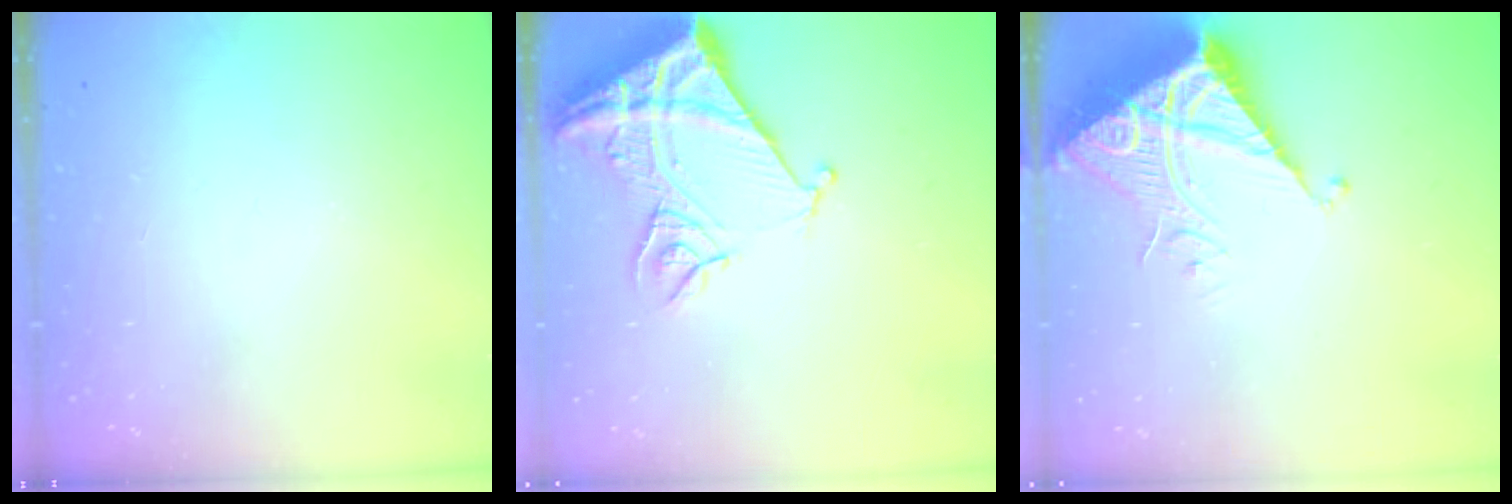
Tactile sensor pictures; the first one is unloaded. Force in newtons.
{"total": 14.7, "press": 14.6, "slide": 1.6}
{"total": 9.8, "press": 9.8, "slide": 1.0}